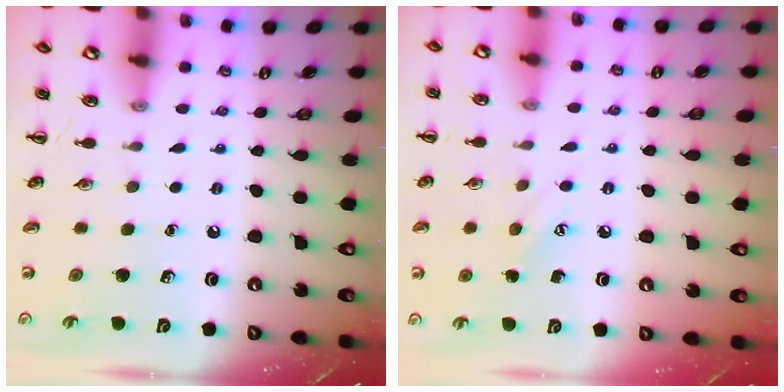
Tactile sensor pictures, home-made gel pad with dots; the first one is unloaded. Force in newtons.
{"total": 6.2, "press": 6.0, "slide": 1.5}